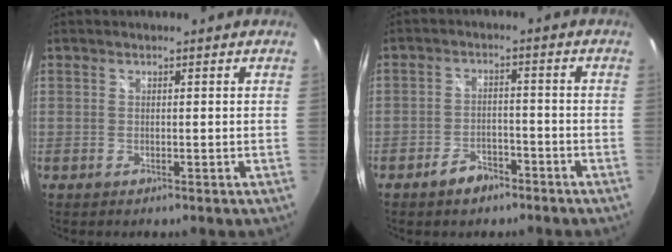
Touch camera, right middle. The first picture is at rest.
{"total": 4.9, "force": [-3.7, 2.5, 2.1], "torque": [-0.050, 0.010, -0.050]}